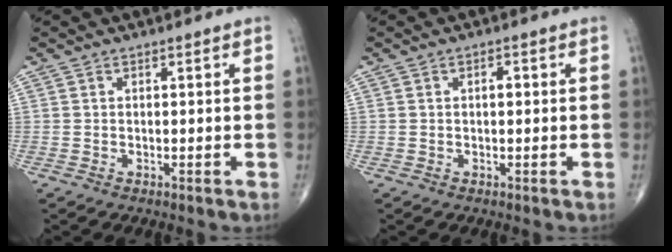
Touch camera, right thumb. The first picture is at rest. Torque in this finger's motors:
{"motor_torque": [0.11, 1.19, 0.45, 0.18, 0.00]}